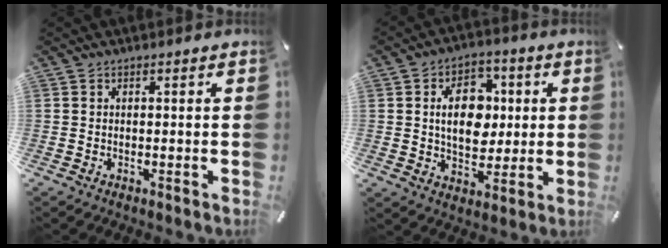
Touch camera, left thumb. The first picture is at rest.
{"total": 12.2, "force": [1.6, 8.9, 8.2], "torque": [-0.126, 0.009, 0.026]}